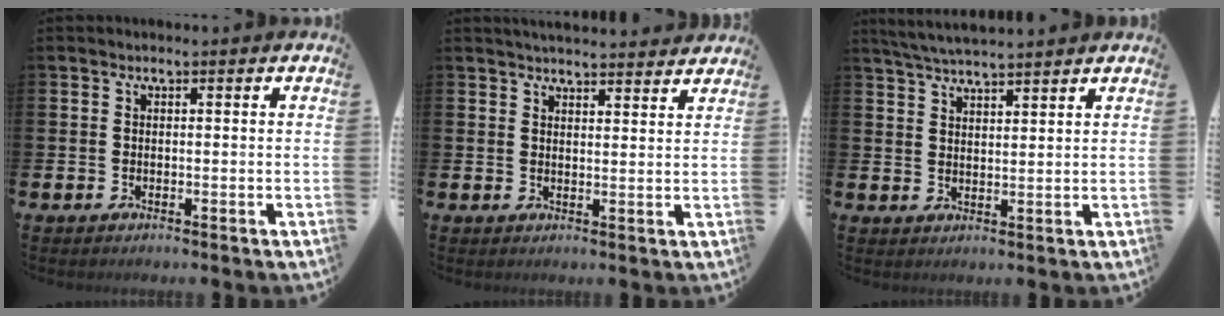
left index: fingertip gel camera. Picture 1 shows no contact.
{"total": 3.6, "force": [3.6, 0.2, 0.2], "torque": [-0.008, -0.020, 0.065]}
{"total": 4.4, "force": [4.2, 0.0, 1.0], "torque": [-0.035, -0.013, 0.077]}